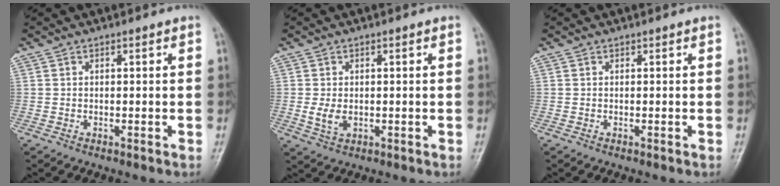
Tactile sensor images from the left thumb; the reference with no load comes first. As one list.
[{"total": 3.7, "force": [-0.3, 2.4, 2.9], "torque": [-0.055, -0.004, -0.001]}, {"total": 0.0}]